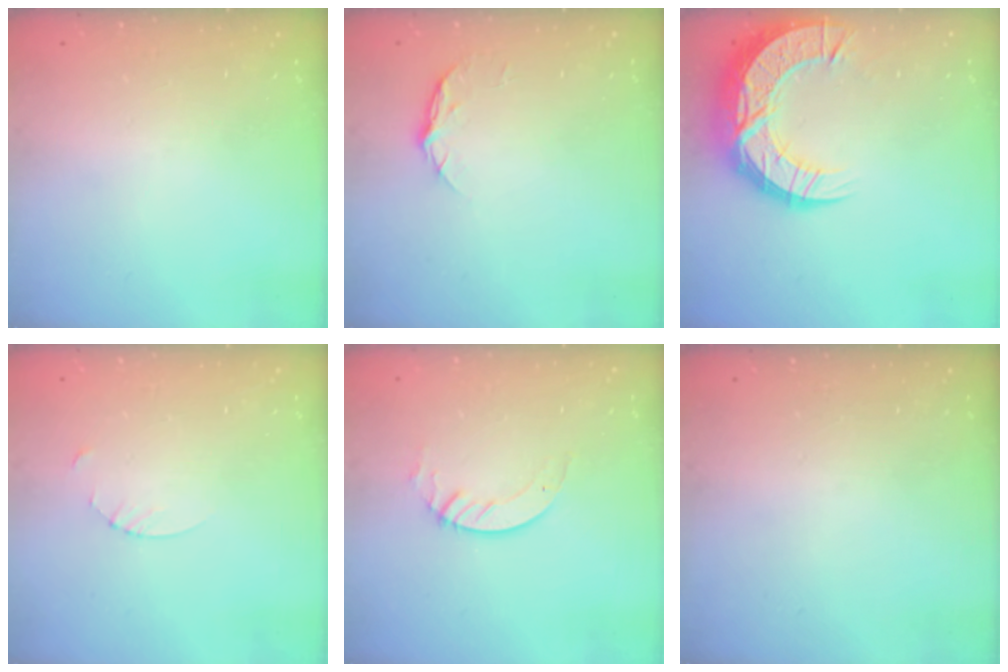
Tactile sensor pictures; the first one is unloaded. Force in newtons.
{"total": 5.2, "press": 5.2, "slide": 0.7}
{"total": 17.6, "press": 17.6, "slide": 1.4}
{"total": 2.7, "press": 2.7, "slide": 0.3}
{"total": 3.1, "press": 3.1, "slide": 0.2}
{"total": 0.0}